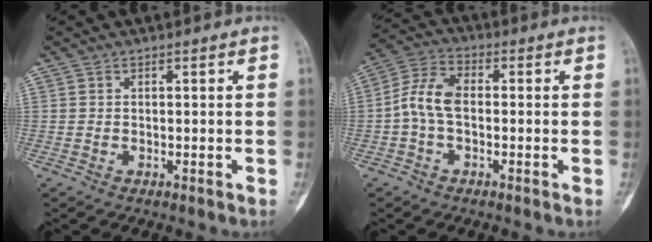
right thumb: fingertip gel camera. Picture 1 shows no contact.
{"total": 7.2, "force": [-0.8, 4.3, 5.8], "torque": [-0.117, 0.024, -0.026]}